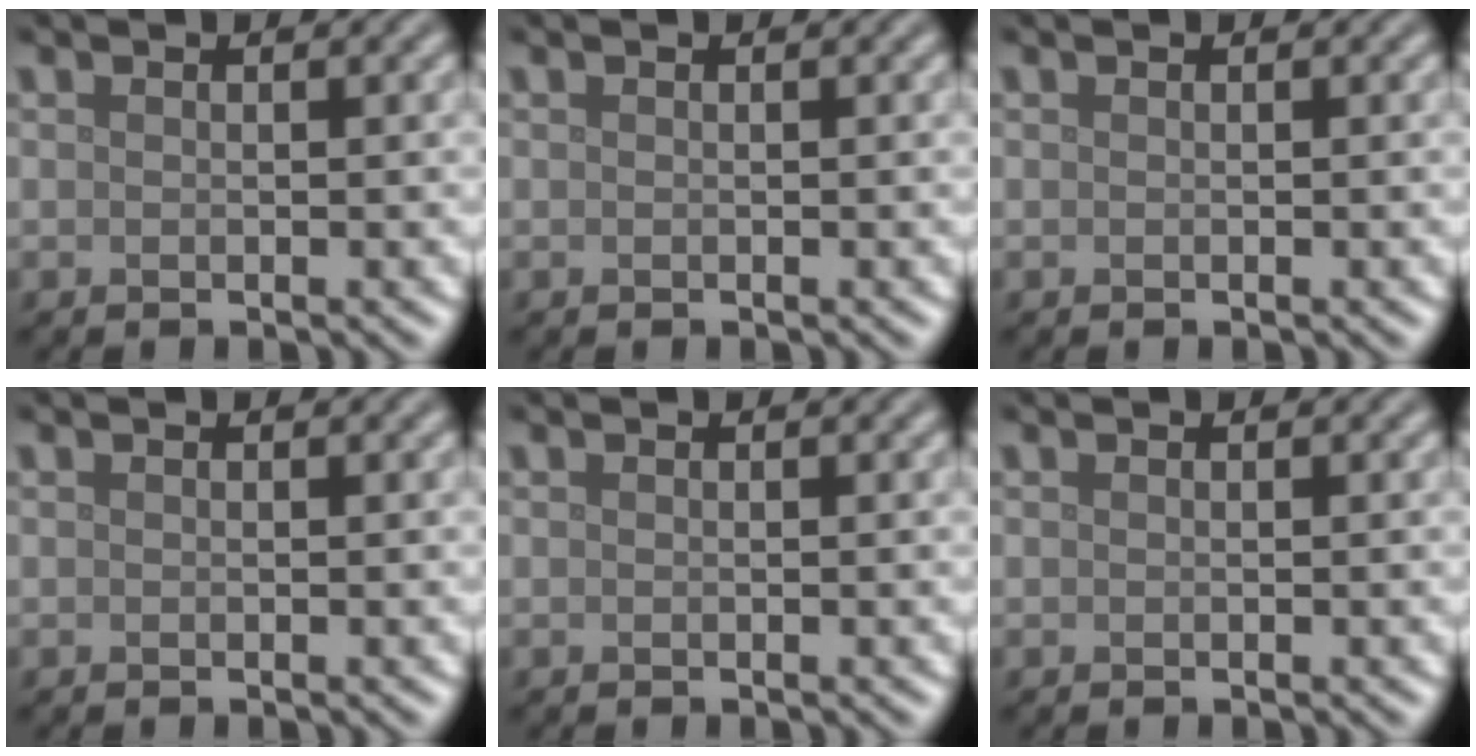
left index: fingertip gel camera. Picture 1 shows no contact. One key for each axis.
{"total": 0.0}
{"total": 0.0}
{"total": 0.0}
{"total": 0.0}
{"total": 0.0}